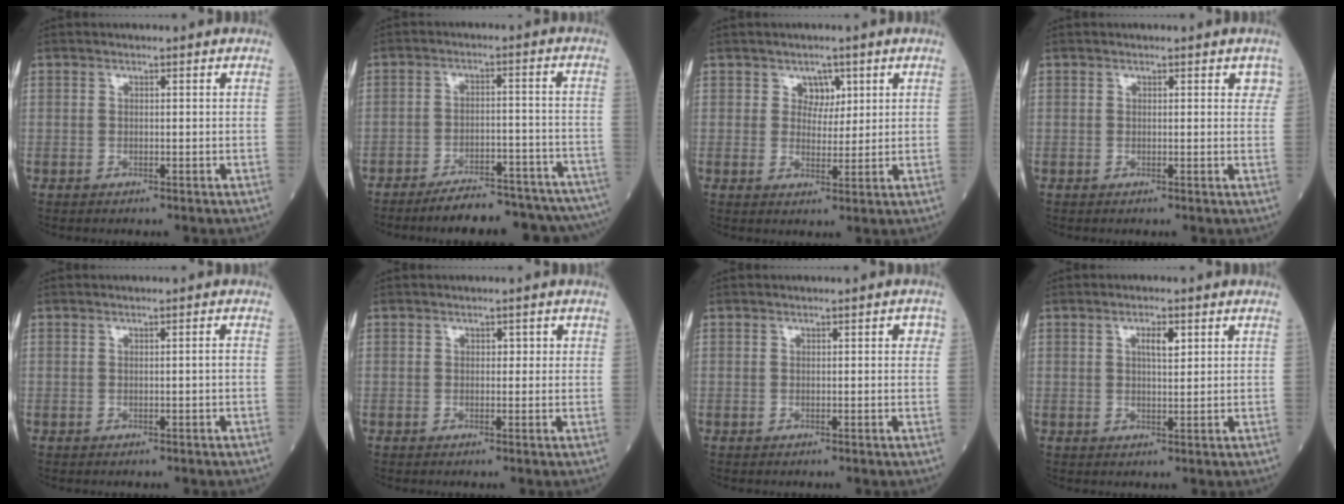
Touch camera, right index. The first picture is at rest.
{"total": 17.6, "force": [-15.8, 2.9, 7.3], "torque": [-0.052, 0.021, -0.204]}
{"total": 3.0, "force": [1.5, 2.2, 1.3], "torque": [-0.011, 0.002, 0.023]}
{"total": 2.0, "force": [1.3, 1.0, 1.1], "torque": [0.003, 0.004, 0.008]}
{"total": 0.7, "force": [-0.2, -0.1, 0.7], "torque": [-0.011, -0.002, 0.000]}
{"total": 1.3, "force": [0.4, 0.9, 0.8], "torque": [-0.005, 0.005, 0.003]}
{"total": 1.4, "force": [0.4, 0.6, 1.2], "torque": [-0.010, 0.009, 0.004]}
{"total": 2.9, "force": [1.2, 0.8, 2.5], "torque": [-0.044, 0.000, 0.019]}